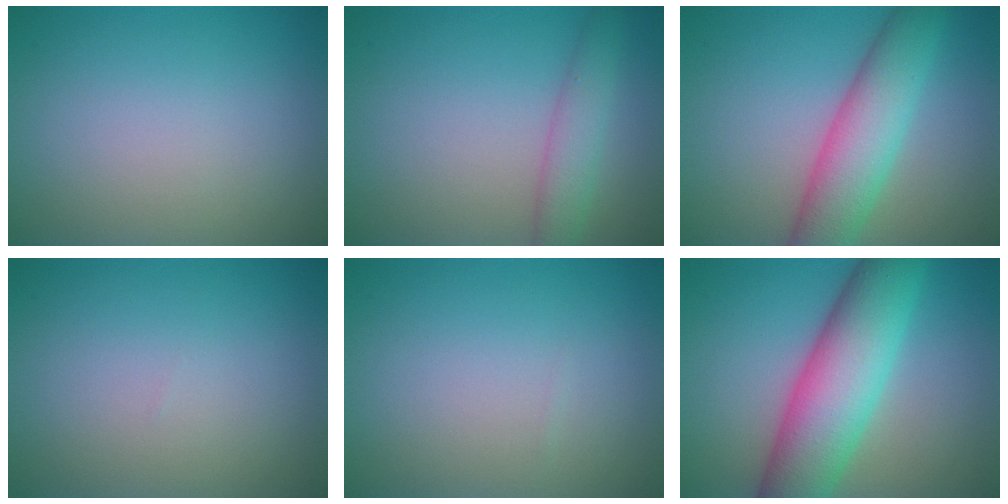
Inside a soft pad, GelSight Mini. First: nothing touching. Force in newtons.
{"total": 2.9, "press": 2.9, "slide": 0.1}
{"total": 6.8, "press": 6.8, "slide": 0.3}
{"total": 0.0}
{"total": 0.0}
{"total": 9.9, "press": 9.9, "slide": 0.1}